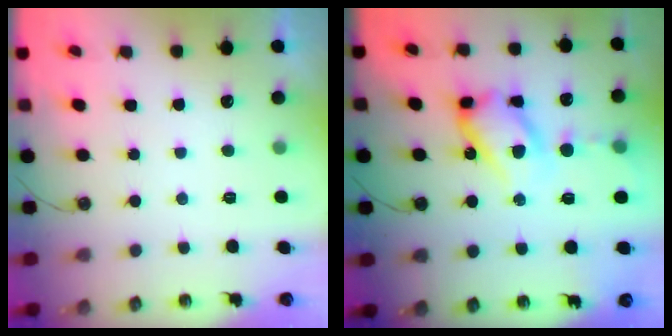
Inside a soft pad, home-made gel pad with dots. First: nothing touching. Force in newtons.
{"total": 15.7, "press": 15.5, "slide": 2.6}